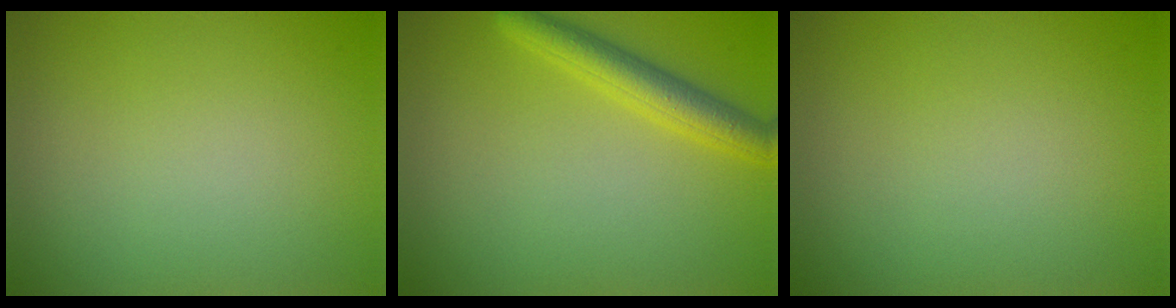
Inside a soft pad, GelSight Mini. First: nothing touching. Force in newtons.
{"total": 3.5, "press": 3.5, "slide": 0.3}
{"total": 0.0}